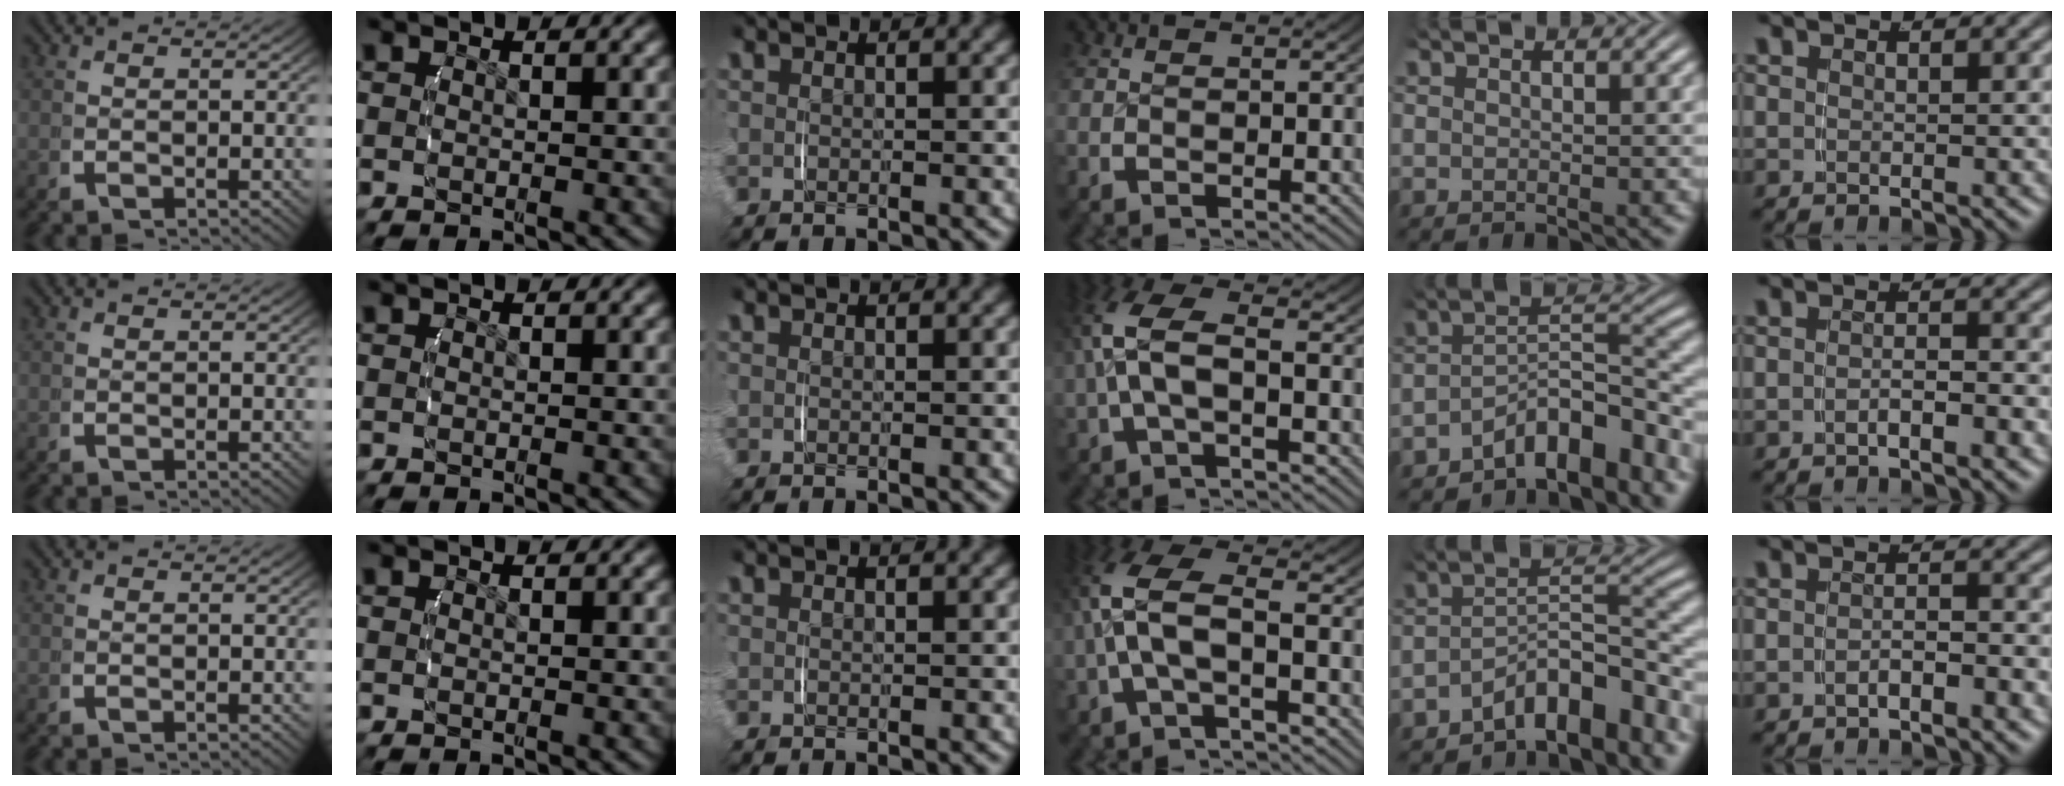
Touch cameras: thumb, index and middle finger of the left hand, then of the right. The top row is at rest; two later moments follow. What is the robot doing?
{"motion": "lift_and_place", "object": "toothpaste"}